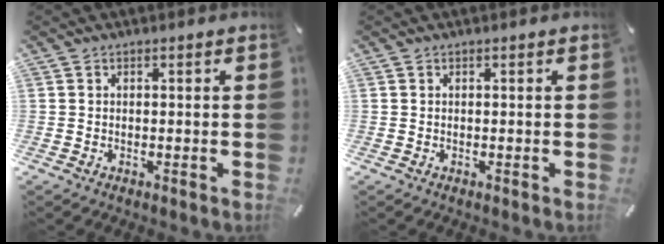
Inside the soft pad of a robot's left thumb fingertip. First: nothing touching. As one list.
[{"total": 0.0}]